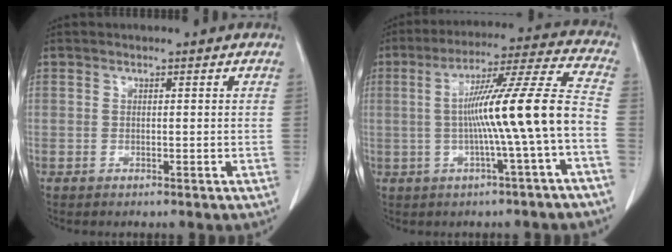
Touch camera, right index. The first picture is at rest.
{"total": 14.0, "force": [-2.0, -1.2, 13.8], "torque": [-0.224, 0.021, -0.034]}